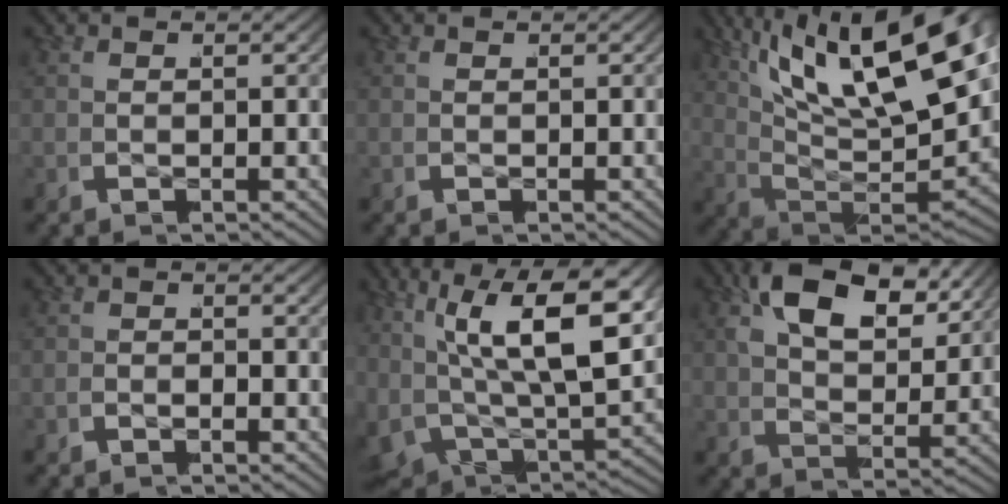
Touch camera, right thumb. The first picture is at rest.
{"total": 0.0}
{"total": 16.3, "force": [3.7, 8.2, 13.6], "torque": [-0.231, -0.022, 0.067]}
{"total": 0.9, "force": [-0.8, -0.1, -0.4], "torque": [0.006, 0.002, -0.021]}
{"total": 12.0, "force": [2.9, 6.7, 9.6], "torque": [-0.211, -0.032, 0.056]}
{"total": 6.8, "force": [4.3, 2.4, 4.7], "torque": [-0.081, 0.010, 0.069]}